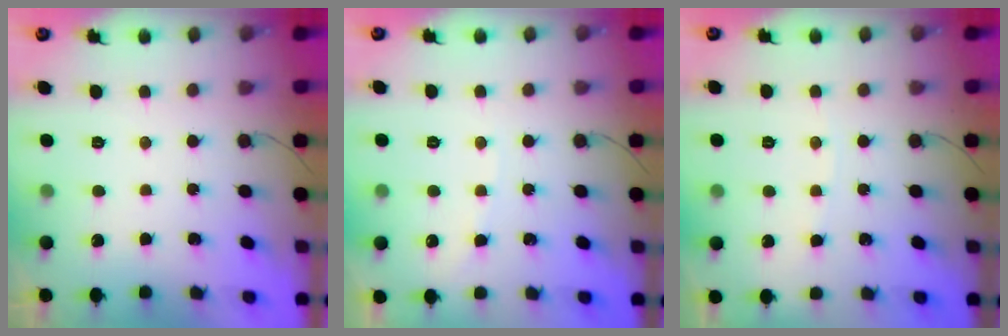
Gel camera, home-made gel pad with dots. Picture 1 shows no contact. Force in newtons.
{"total": 2.7, "press": 2.6, "slide": 0.4}
{"total": 1.0, "press": 0.9, "slide": 0.2}